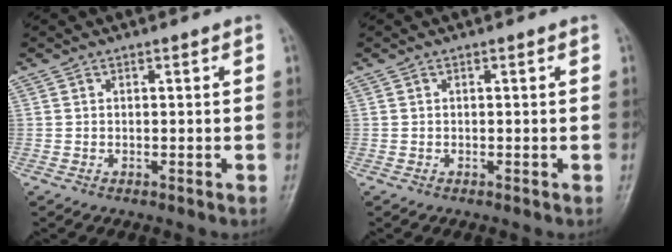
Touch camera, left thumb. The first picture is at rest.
{"total": 0.0}